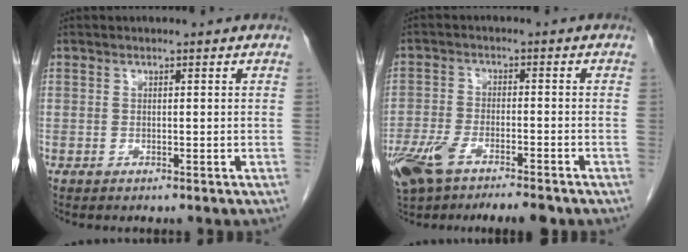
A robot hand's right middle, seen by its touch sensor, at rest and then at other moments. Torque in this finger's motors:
{"motor_torque": [1.15, -0.98, 0.17, 0.07]}